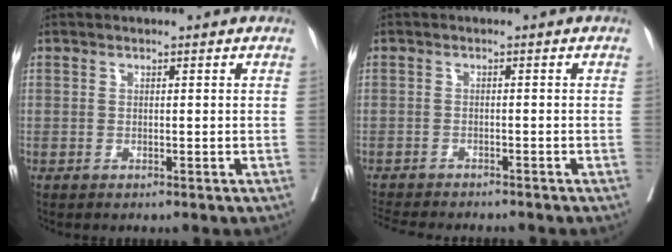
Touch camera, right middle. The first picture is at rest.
{"total": 9.9, "force": [-9.0, 1.5, 3.7], "torque": [-0.060, -0.012, -0.127]}